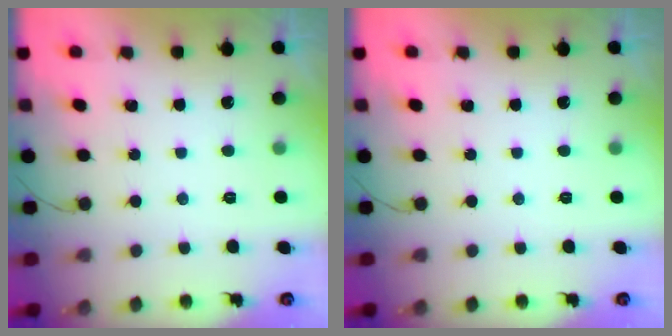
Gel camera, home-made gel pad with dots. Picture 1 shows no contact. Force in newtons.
{"total": 0.0}